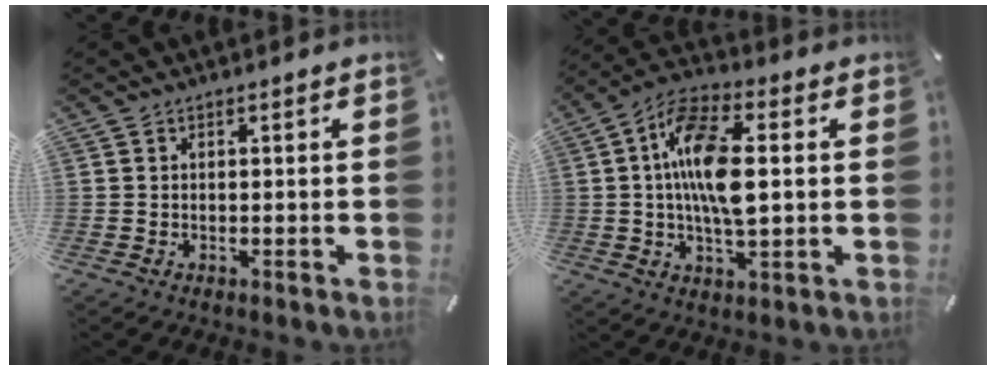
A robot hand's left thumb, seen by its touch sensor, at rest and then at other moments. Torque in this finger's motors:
{"motor_torque": [2.32, 2.63, 1.00, 0.40, 0.23]}